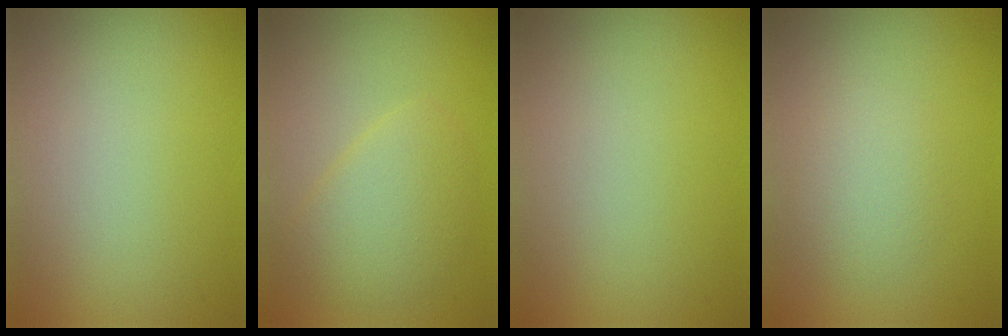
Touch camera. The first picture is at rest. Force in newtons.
{"total": 3.9, "press": 3.9, "slide": 0.1}
{"total": 0.0}
{"total": 2.3, "press": 2.3, "slide": 0.1}